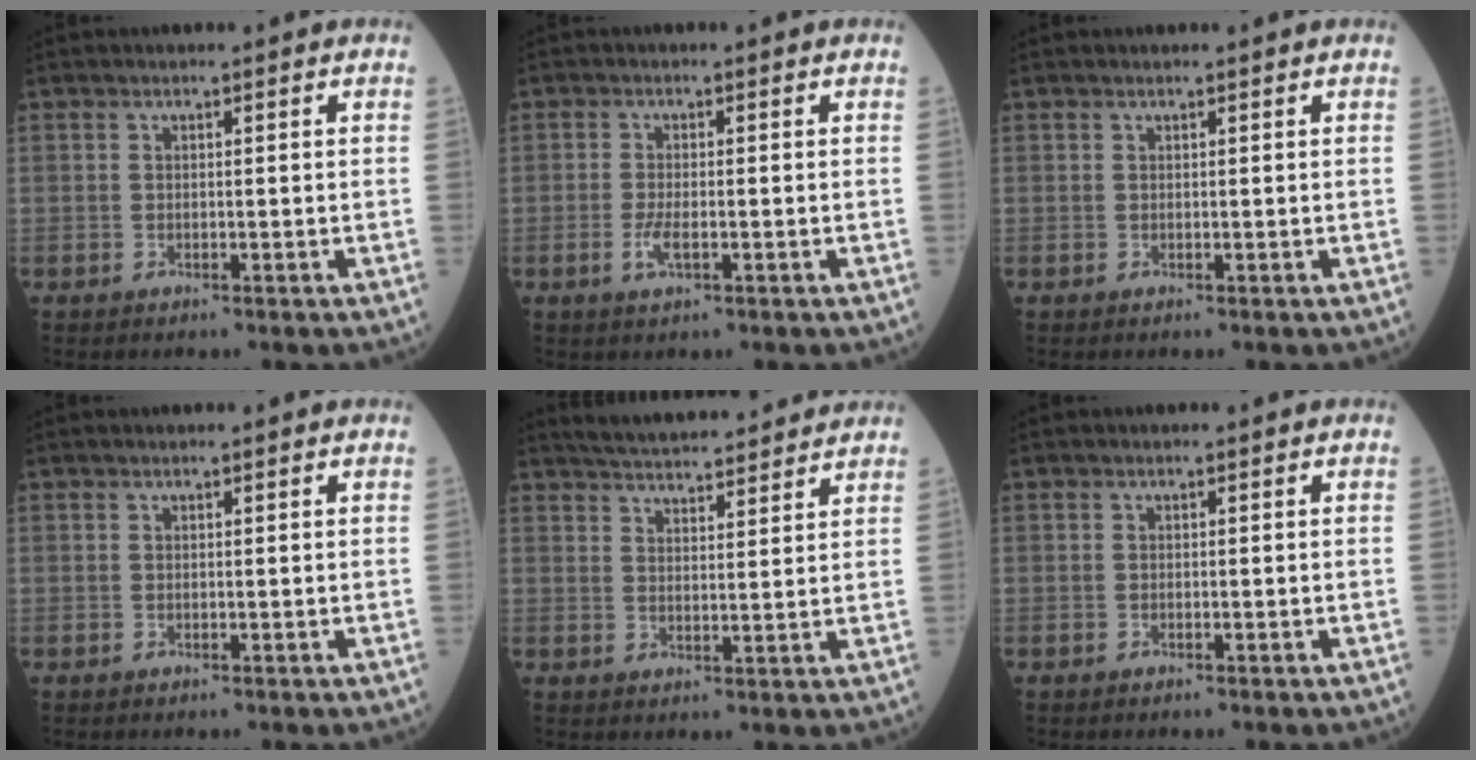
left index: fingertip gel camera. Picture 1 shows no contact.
{"total": 2.5, "force": [-0.8, 0.7, 2.2], "torque": [-0.054, -0.005, -0.015]}
{"total": 0.7, "force": [0.7, 0.0, 0.2], "torque": [-0.004, 0.003, 0.011]}
{"total": 0.7, "force": [0.7, 0.0, 0.3], "torque": [-0.005, 0.005, 0.012]}
{"total": 13.4, "force": [12.4, 1.8, 4.6], "torque": [-0.073, 0.020, 0.178]}
{"total": 0.0}